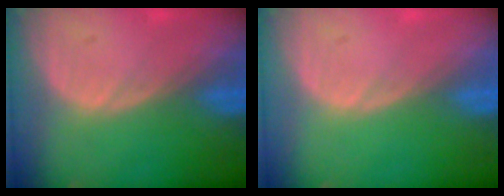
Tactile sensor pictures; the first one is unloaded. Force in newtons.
{"total": 0.0}